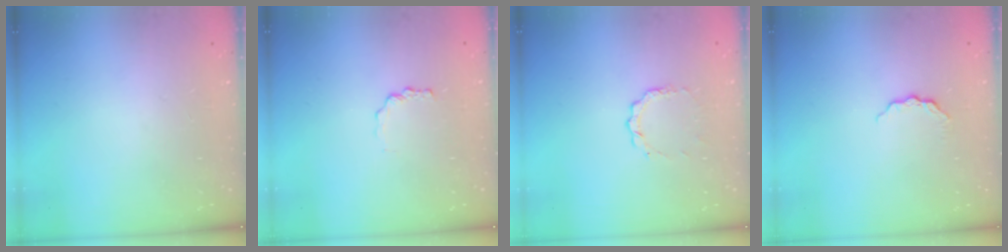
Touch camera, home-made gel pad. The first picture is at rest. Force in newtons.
{"total": 1.7, "press": 1.6, "slide": 0.2}
{"total": 4.5, "press": 4.5, "slide": 0.3}
{"total": 5.5, "press": 5.4, "slide": 0.6}